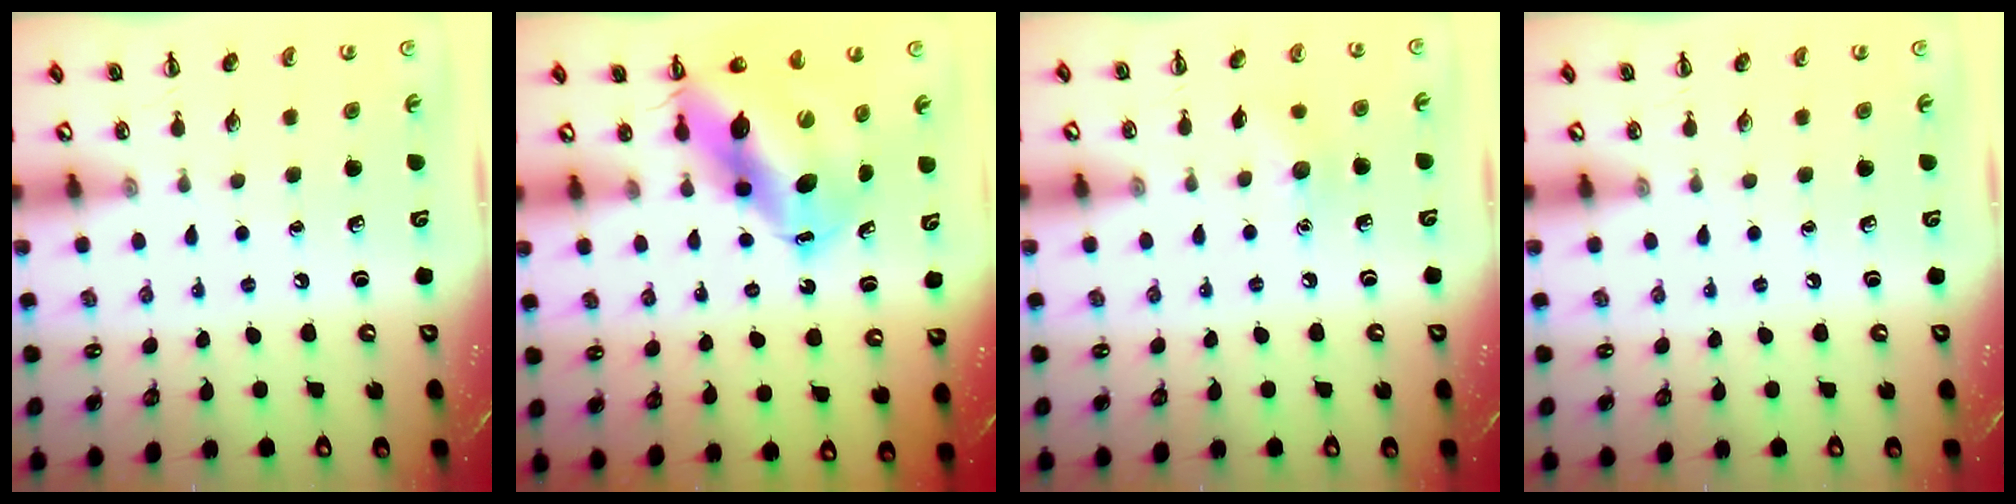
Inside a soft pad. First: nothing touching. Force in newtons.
{"total": 12.7, "press": 12.2, "slide": 3.7}
{"total": 6.1, "press": 6.0, "slide": 1.3}
{"total": 0.0}